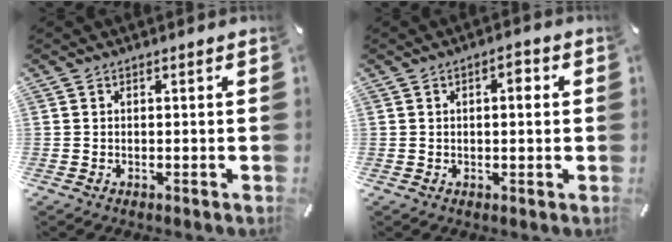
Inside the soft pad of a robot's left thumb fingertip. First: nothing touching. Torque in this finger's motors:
{"motor_torque": [-0.17, -0.24, -0.15, 0.15, 0.06]}